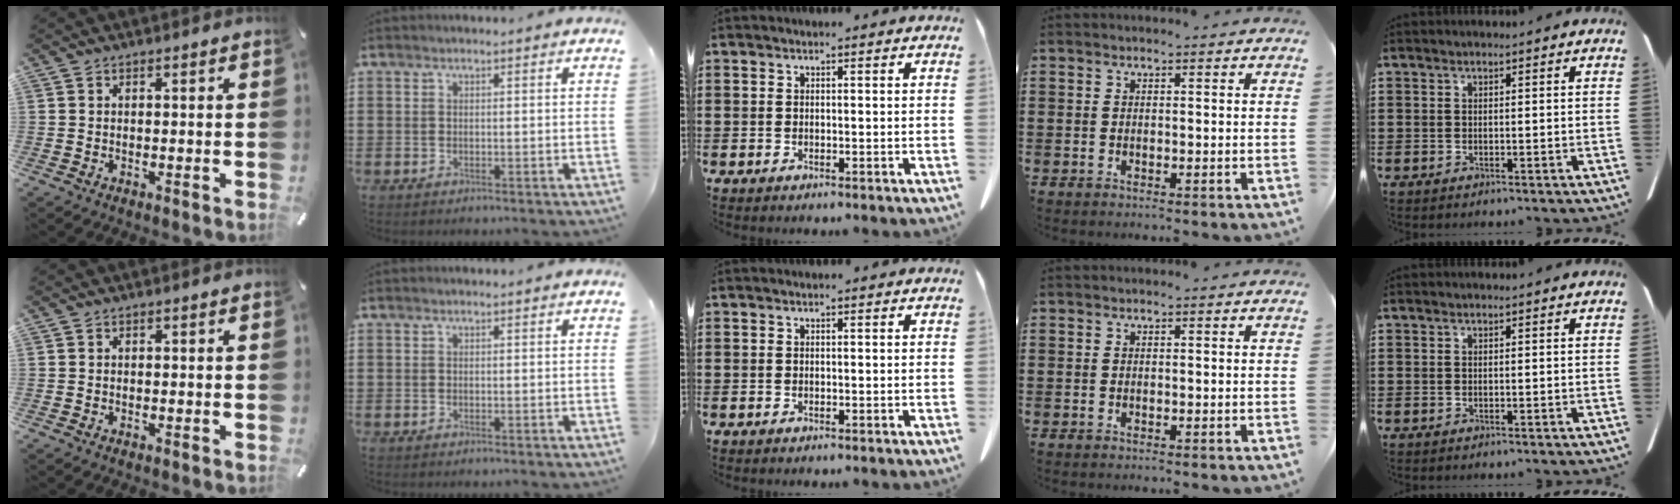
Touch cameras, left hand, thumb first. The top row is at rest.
{}